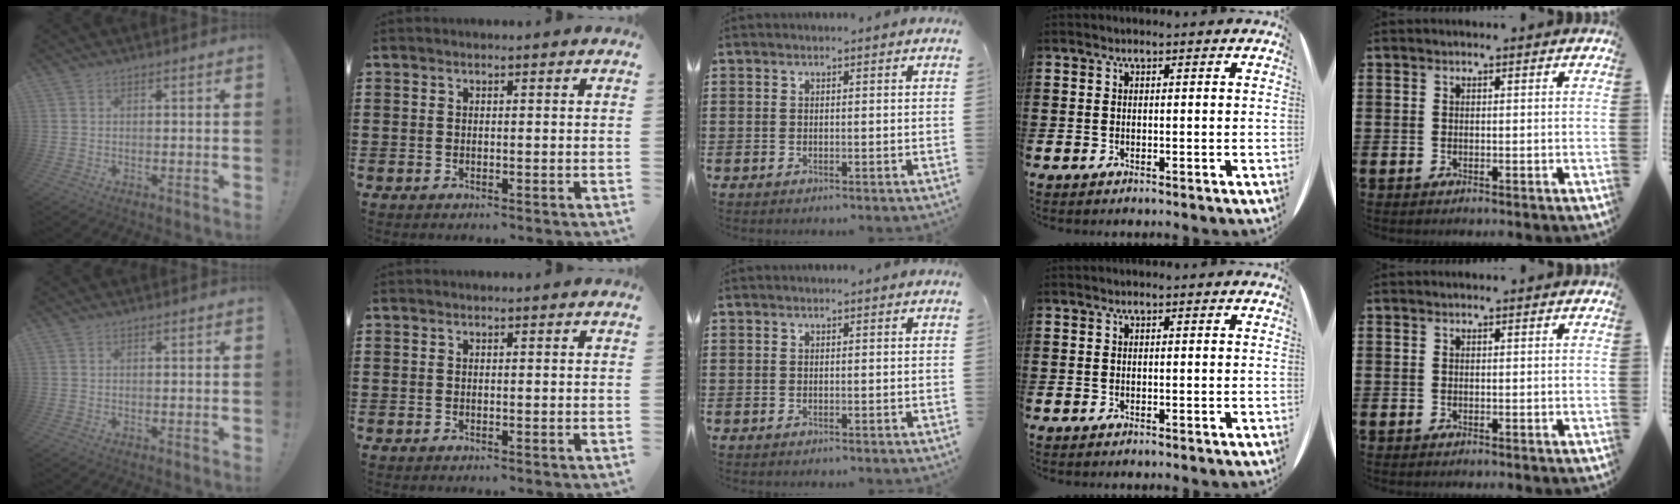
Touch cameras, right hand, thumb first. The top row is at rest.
{}